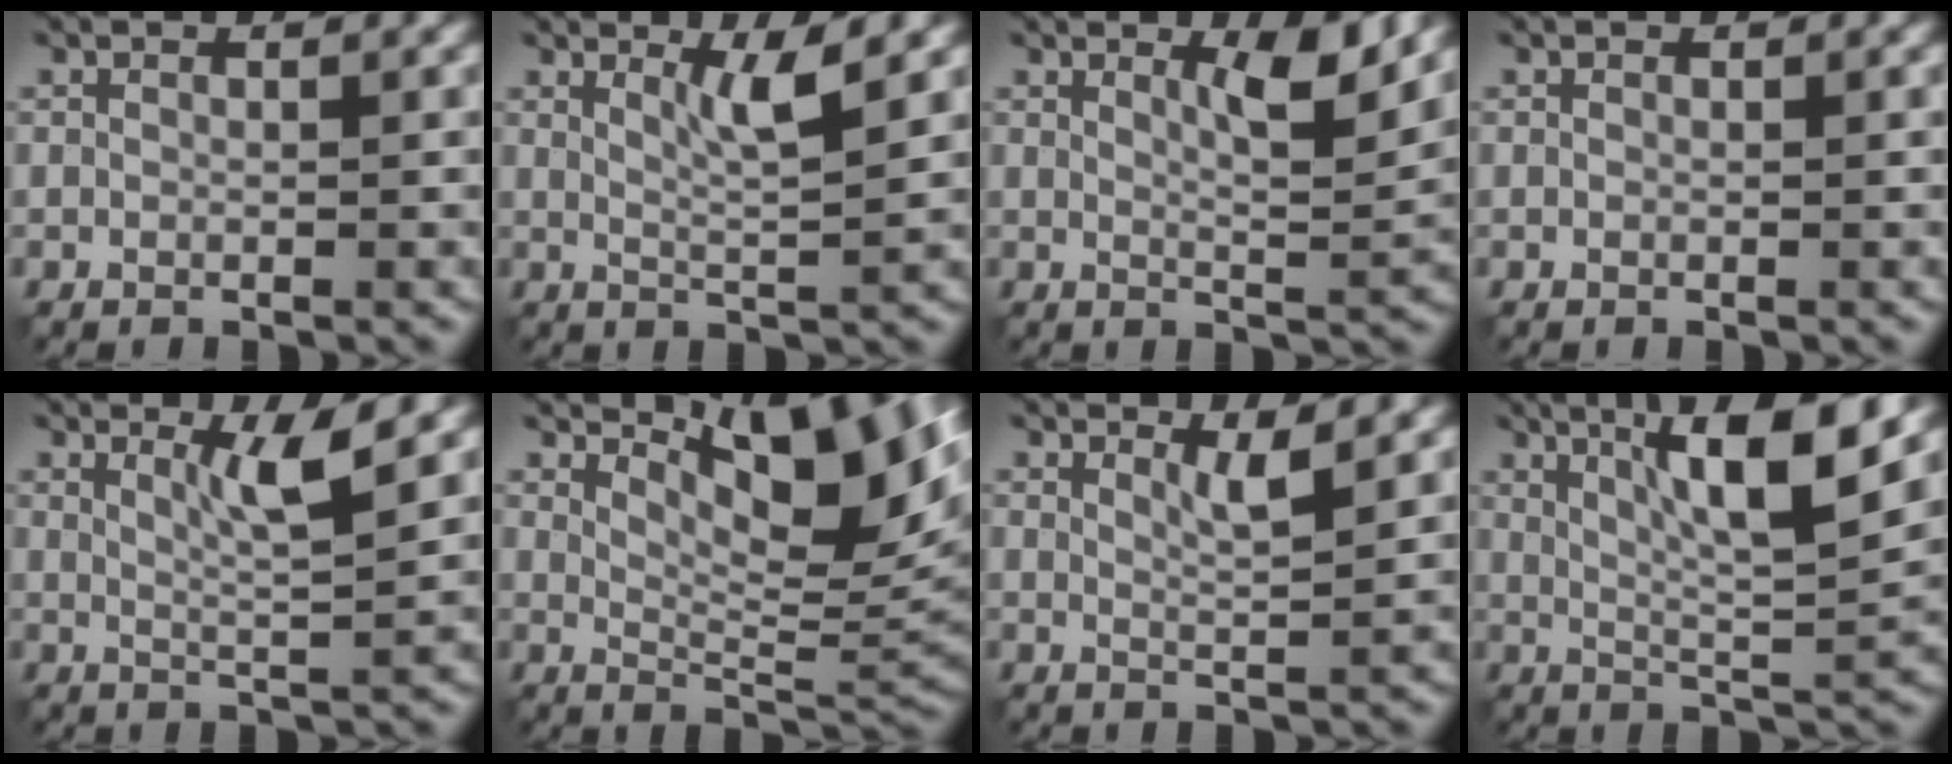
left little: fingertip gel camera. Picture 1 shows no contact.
{"total": 2.8, "force": [1.4, 0.3, 2.4], "torque": [-0.041, -0.004, 0.025]}
{"total": 3.4, "force": [1.9, 0.6, 2.8], "torque": [-0.042, -0.007, 0.033]}
{"total": 0.0}
{"total": 3.1, "force": [1.4, 0.3, 2.8], "torque": [-0.047, -0.003, 0.026]}
{"total": 8.6, "force": [4.1, 2.6, 7.0], "torque": [-0.102, -0.003, 0.074]}
{"total": 1.9, "force": [1.1, 0.3, 1.5], "torque": [-0.023, -0.004, 0.017]}
{"total": 8.6, "force": [3.7, 1.4, 7.7], "torque": [-0.119, 0.004, 0.064]}